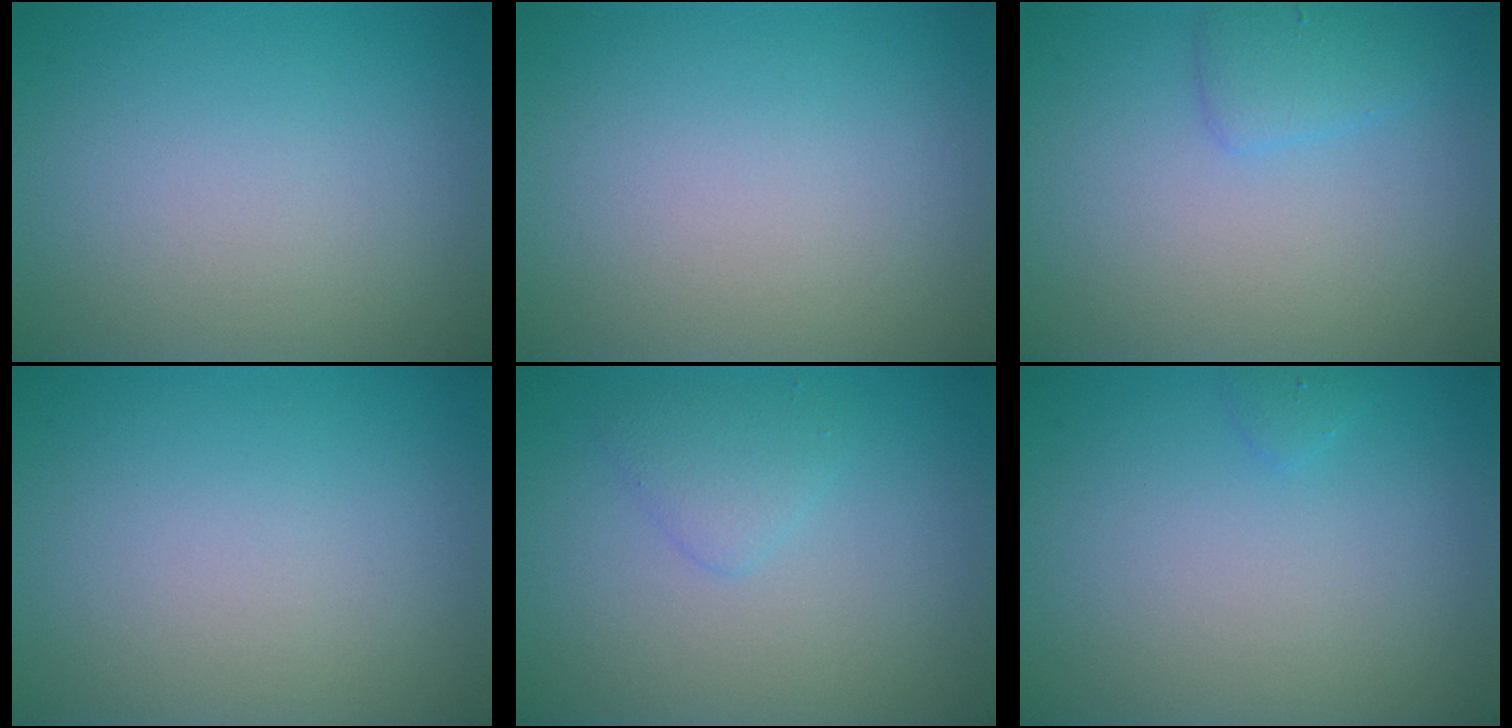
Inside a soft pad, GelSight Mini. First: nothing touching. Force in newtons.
{"total": 0.0}
{"total": 1.9, "press": 1.9, "slide": 0.1}
{"total": 0.0}
{"total": 1.7, "press": 1.7, "slide": 0.2}
{"total": 0.5, "press": 0.5, "slide": 0.1}